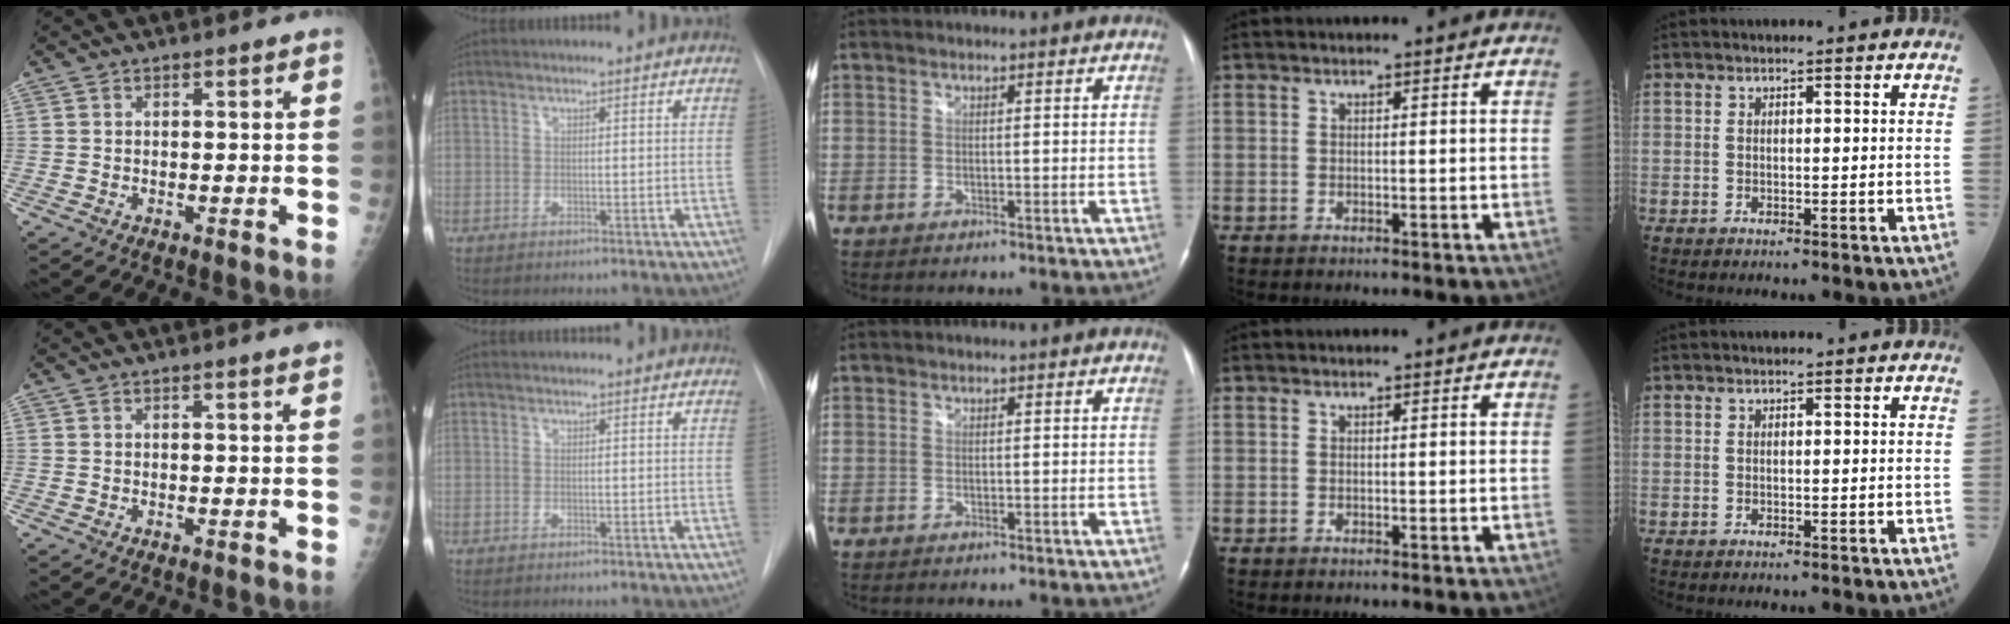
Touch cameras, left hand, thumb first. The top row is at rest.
{"thumb": {"total": 1.6, "force": [1.1, -0.3, 1.1], "torque": [-0.015, -0.003, 0.015]}}